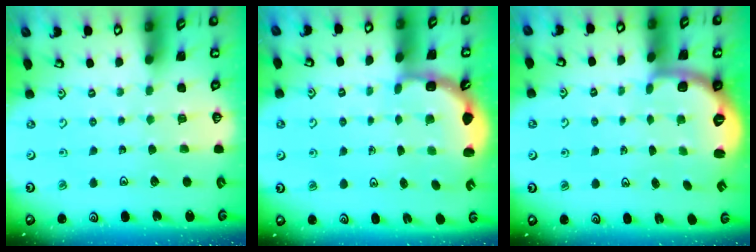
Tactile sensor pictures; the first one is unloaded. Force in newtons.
{"total": 3.2, "press": 2.7, "slide": 1.7}
{"total": 2.7, "press": 1.6, "slide": 2.1}